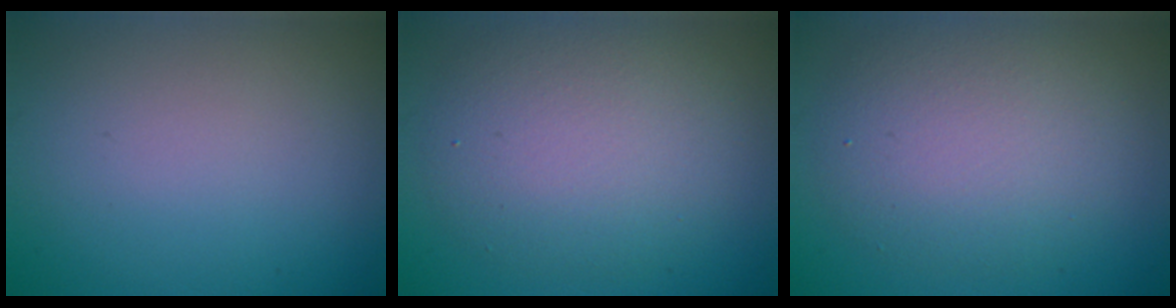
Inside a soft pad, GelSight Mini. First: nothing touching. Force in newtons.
{"total": 6.0, "press": 6.0, "slide": 0.5}
{"total": 5.7, "press": 5.7, "slide": 0.3}